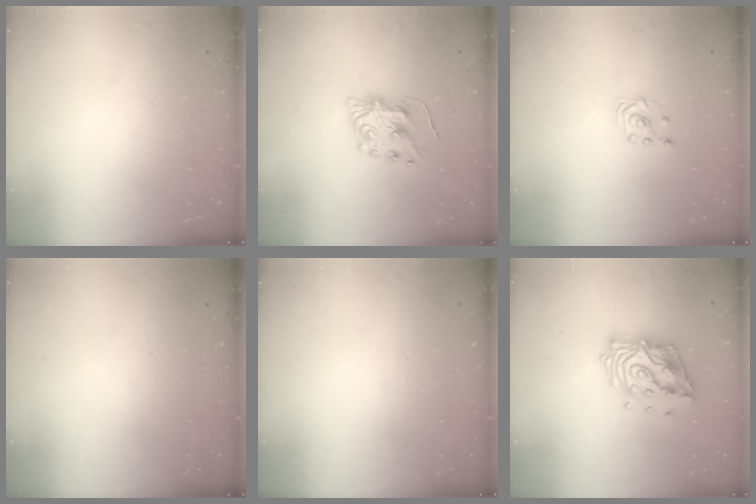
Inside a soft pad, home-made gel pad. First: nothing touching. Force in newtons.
{"total": 8.2, "press": 8.2, "slide": 0.7}
{"total": 2.9, "press": 2.6, "slide": 1.4}
{"total": 0.0}
{"total": 0.0}
{"total": 14.7, "press": 14.6, "slide": 1.9}